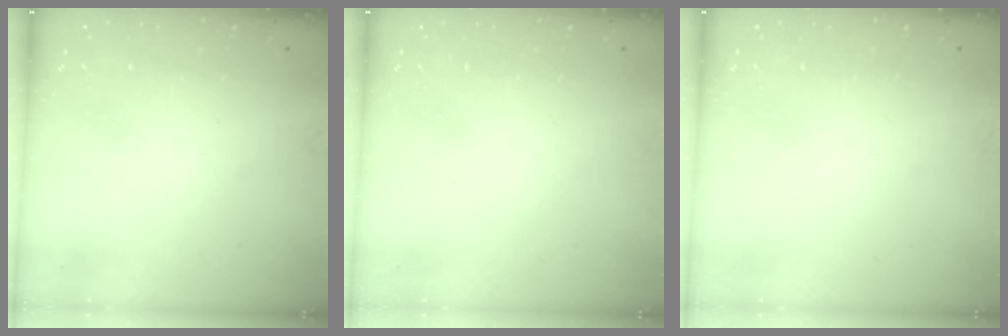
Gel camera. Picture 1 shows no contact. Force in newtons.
{"total": 0.0}
{"total": 0.0}